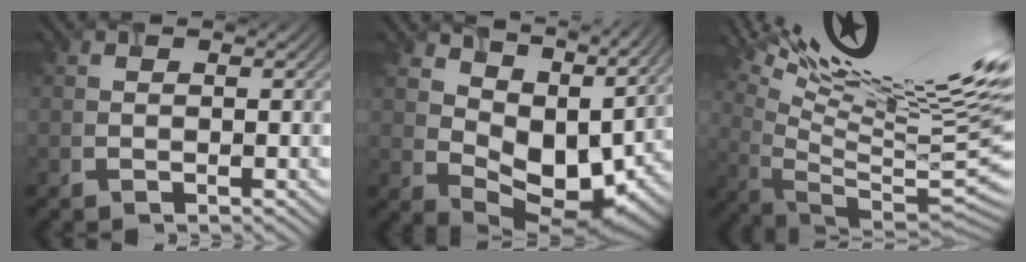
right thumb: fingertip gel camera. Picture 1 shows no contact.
{"total": 9.5, "force": [4.7, 6.0, 5.7], "torque": [-0.115, -0.010, 0.097]}
{"total": 19.6, "force": [10.2, 3.7, 16.3], "torque": [-0.229, 0.010, 0.155]}